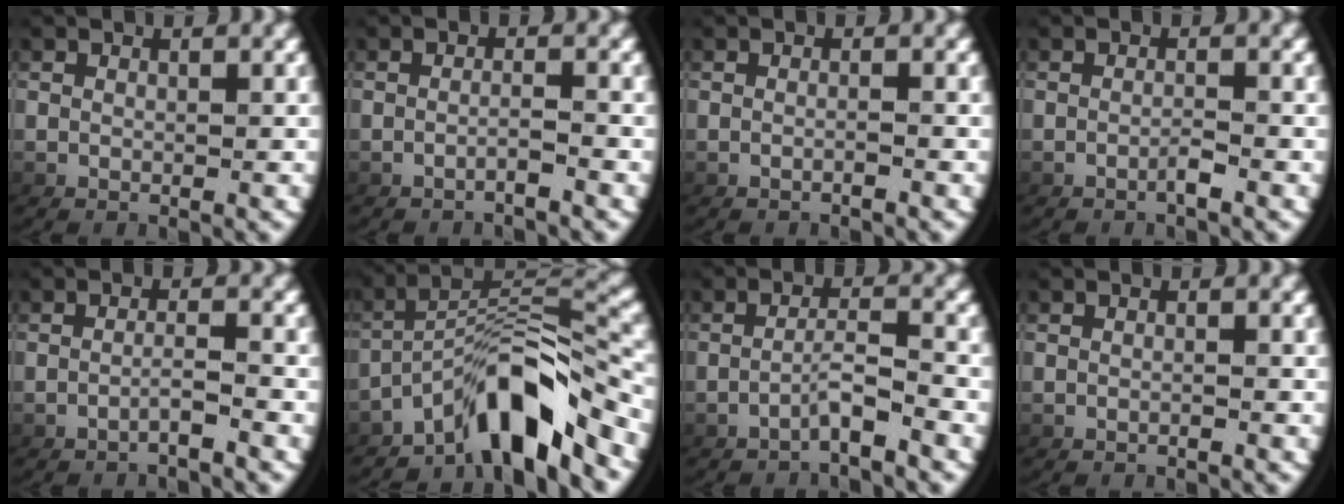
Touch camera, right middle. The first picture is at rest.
{"total": 1.5, "force": [-1.3, -0.3, 0.7], "torque": [-0.014, -0.001, -0.021]}
{"total": 0.9, "force": [-0.8, -0.3, 0.2], "torque": [-0.007, 0.003, -0.013]}
{"total": 1.0, "force": [-0.9, -0.1, 0.5], "torque": [-0.010, 0.003, -0.017]}
{"total": 1.7, "force": [-1.4, -0.3, 1.0], "torque": [-0.018, 0.000, -0.024]}
{"total": 7.0, "force": [-3.6, 1.8, 5.8], "torque": [-0.078, 0.009, -0.054]}
{"total": 2.6, "force": [-2.2, -0.5, 1.4], "torque": [-0.027, 0.003, -0.037]}
{"total": 0.6, "force": [-0.5, -0.2, 0.1], "torque": [-0.003, 0.004, -0.009]}